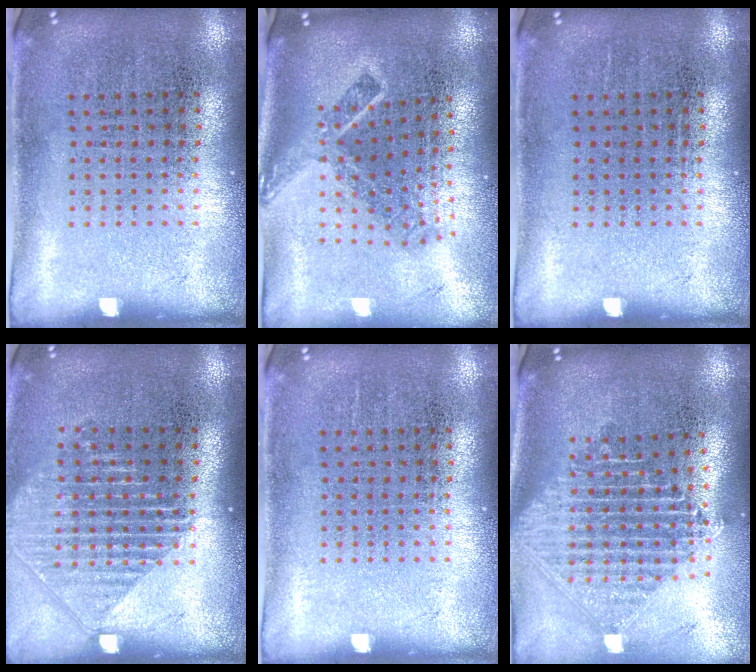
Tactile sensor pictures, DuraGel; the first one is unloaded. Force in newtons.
{"total": 2.1, "press": 1.4, "slide": 1.5}
{"total": 0.0}
{"total": 1.5, "press": 1.4, "slide": 0.6}
{"total": 0.0}
{"total": 2.3, "press": 1.8, "slide": 1.6}